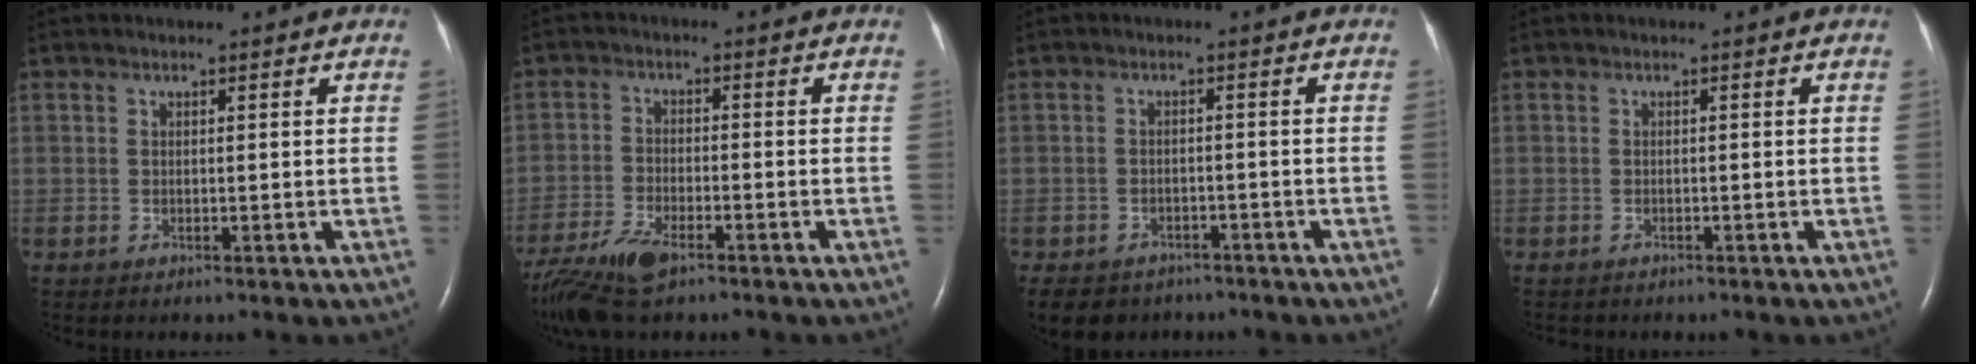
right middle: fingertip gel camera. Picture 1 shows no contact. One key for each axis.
{"total": 9.0, "fx": -6.4, "fy": 2.6, "fz": 5.7, "tx": -0.118, "ty": -0.020, "tz": -0.119}
{"total": 8.4, "fx": -6.4, "fy": 5.1, "fz": 1.9, "tx": -0.040, "ty": -0.006, "tz": -0.087}
{"total": 1.3, "fx": -1.2, "fy": 0.5, "fz": 0.3, "tx": -0.007, "ty": -0.001, "tz": -0.017}